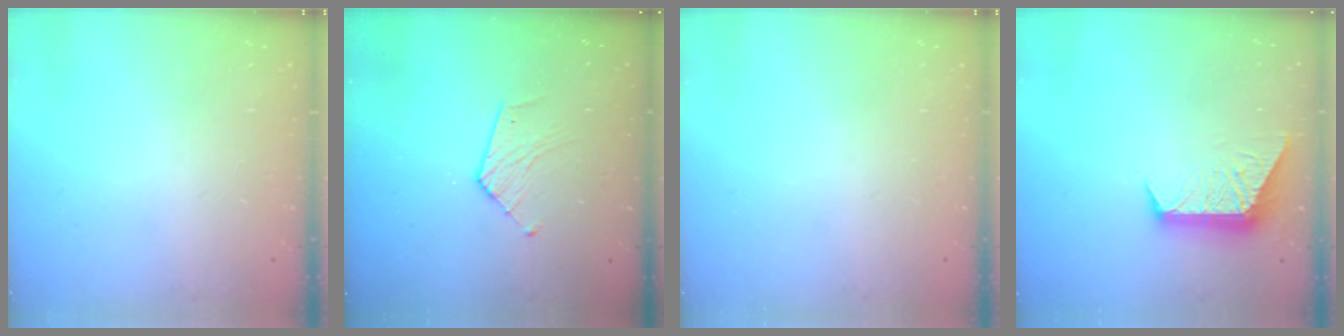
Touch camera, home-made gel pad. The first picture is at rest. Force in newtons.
{"total": 6.4, "press": 6.4, "slide": 0.5}
{"total": 0.0}
{"total": 9.3, "press": 9.2, "slide": 0.7}